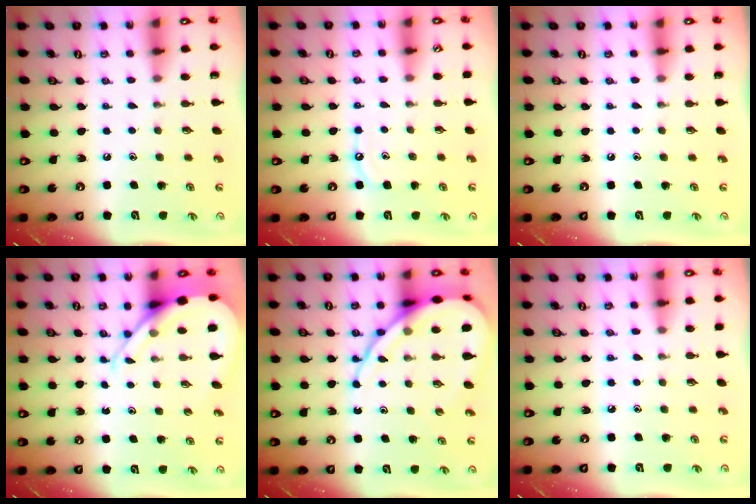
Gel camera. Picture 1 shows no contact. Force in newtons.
{"total": 5.3, "press": 5.3, "slide": 0.5}
{"total": 0.0}
{"total": 10.0, "press": 10.0, "slide": 0.7}
{"total": 14.9, "press": 14.9, "slide": 1.6}
{"total": 5.2, "press": 5.2, "slide": 0.7}